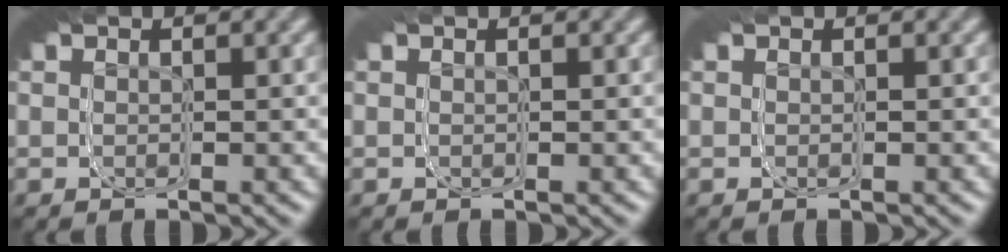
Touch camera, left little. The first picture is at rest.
{"total": 0.0}
{"total": 0.0}